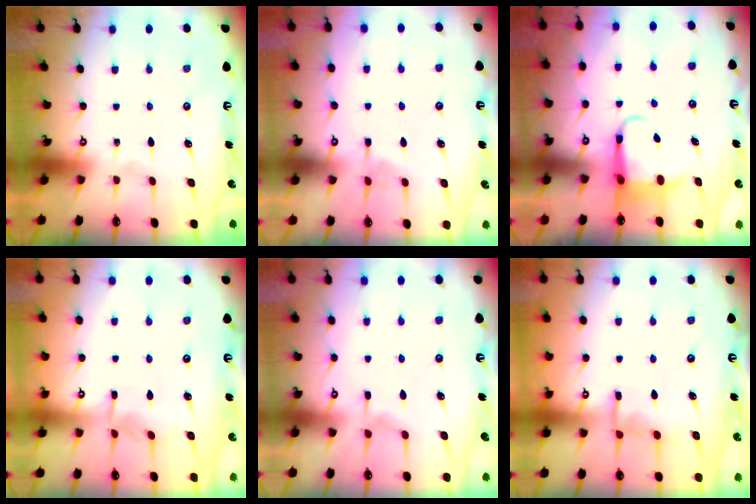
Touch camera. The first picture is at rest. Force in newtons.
{"total": 3.6, "press": 3.5, "slide": 0.5}
{"total": 5.1, "press": 5.0, "slide": 0.4}
{"total": 4.7, "press": 4.7, "slide": 0.3}
{"total": 4.3, "press": 4.3, "slide": 0.4}
{"total": 8.6, "press": 8.5, "slide": 0.9}